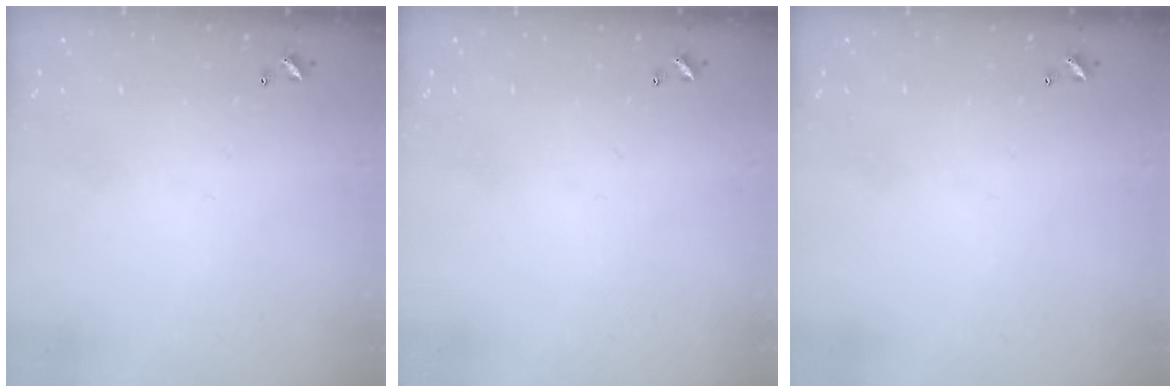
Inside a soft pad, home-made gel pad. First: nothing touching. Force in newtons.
{"total": 0.0}
{"total": 0.0}